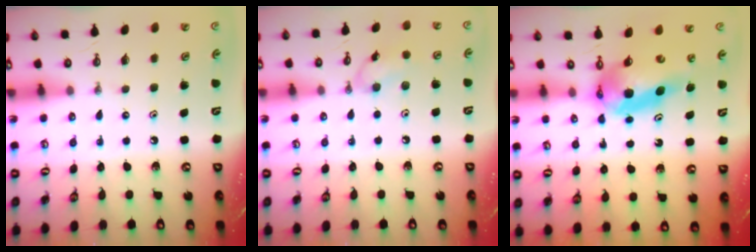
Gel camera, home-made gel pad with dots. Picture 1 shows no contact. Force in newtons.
{"total": 7.6, "press": 7.6, "slide": 0.4}
{"total": 9.6, "press": 9.5, "slide": 0.9}